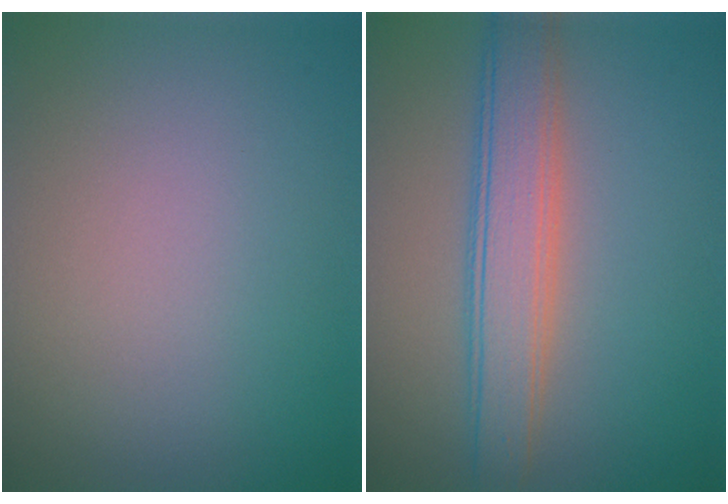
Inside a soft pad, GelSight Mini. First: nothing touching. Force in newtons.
{"total": 5.0, "press": 5.0, "slide": 0.5}